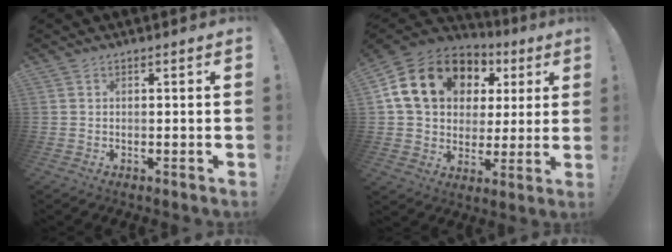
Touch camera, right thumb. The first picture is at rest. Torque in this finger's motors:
{"motor_torque": [2.24, 2.30, 0.87, -0.25, 0.19]}